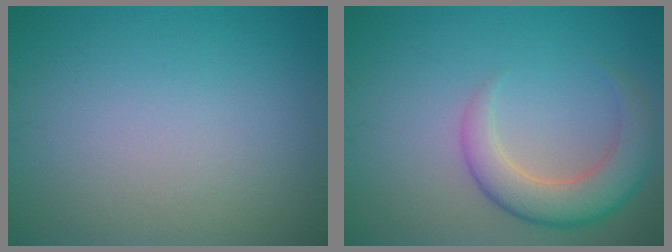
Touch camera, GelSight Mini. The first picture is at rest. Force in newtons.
{"total": 4.8, "press": 4.8, "slide": 0.2}